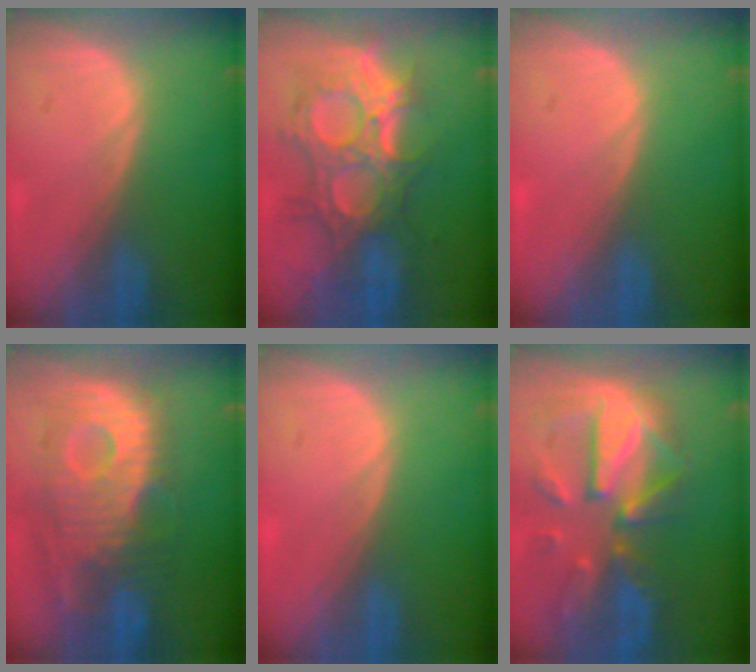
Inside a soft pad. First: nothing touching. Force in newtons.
{"total": 12.0, "press": 10.7, "slide": 5.4}
{"total": 0.0}
{"total": 11.8, "press": 10.7, "slide": 5.1}
{"total": 0.0}
{"total": 12.2, "press": 10.6, "slide": 5.9}